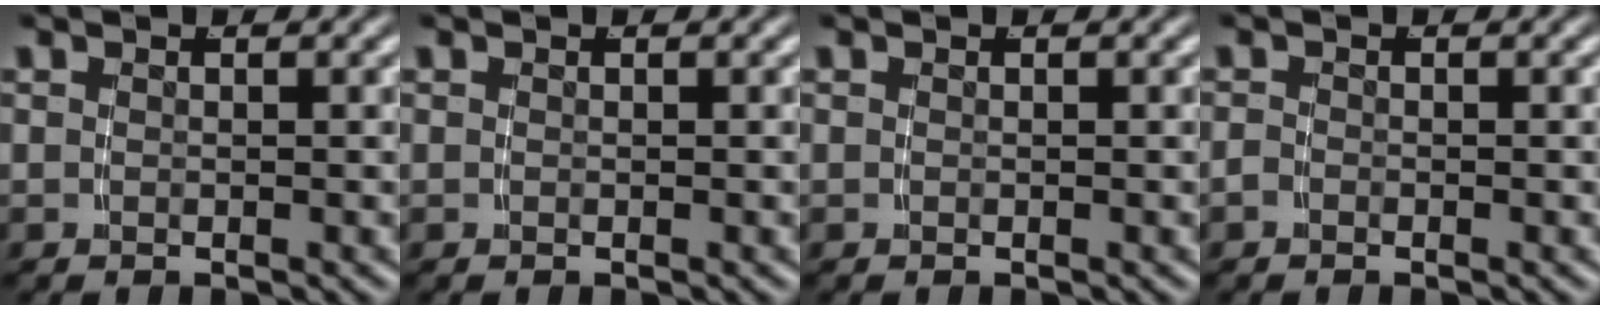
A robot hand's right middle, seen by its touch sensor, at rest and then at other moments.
{"total": 0.0}
{"total": 0.0}
{"total": 0.8, "force": [-0.7, 0.1, 0.2], "torque": [-0.005, -0.006, -0.012]}